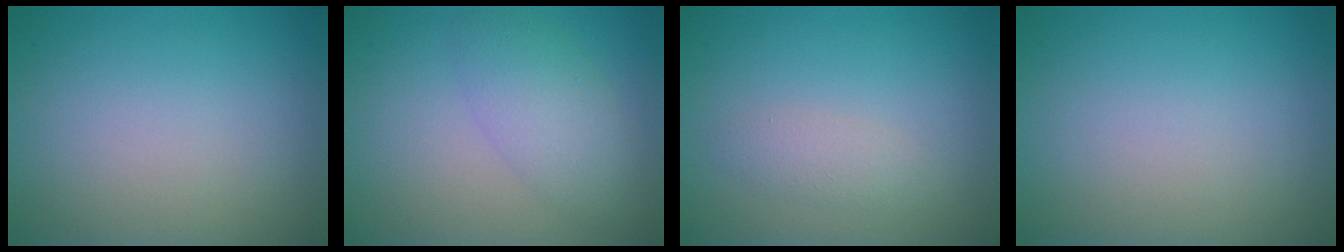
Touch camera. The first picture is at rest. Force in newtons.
{"total": 3.7, "press": 3.7, "slide": 0.0}
{"total": 1.5, "press": 1.5, "slide": 0.1}
{"total": 0.0}